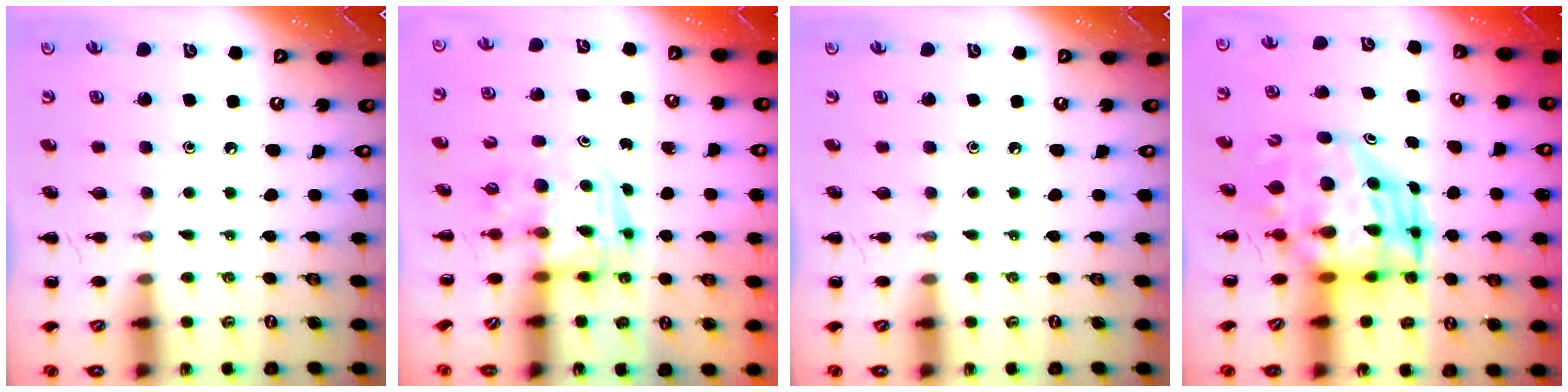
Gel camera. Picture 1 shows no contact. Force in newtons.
{"total": 3.5, "press": 3.4, "slide": 0.6}
{"total": 0.0}
{"total": 6.9, "press": 6.6, "slide": 1.9}